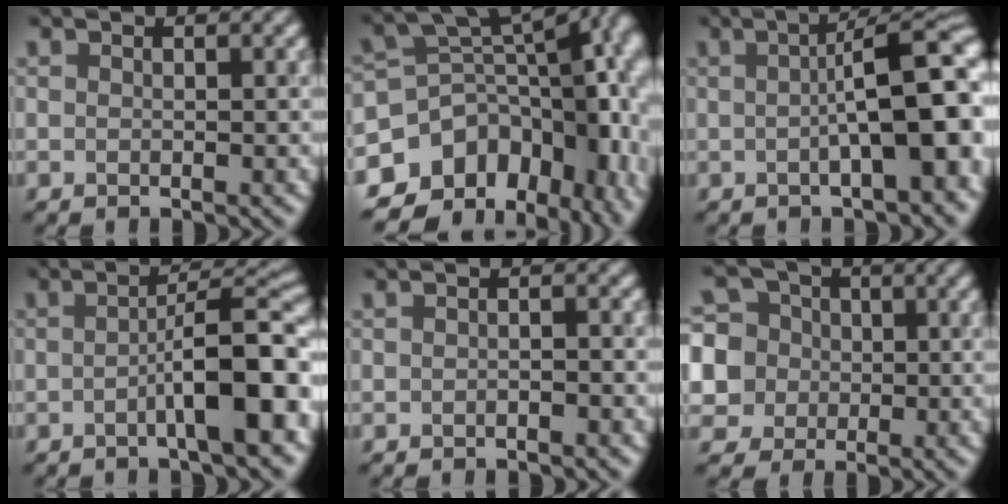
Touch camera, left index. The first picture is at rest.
{"total": 16.7, "force": [-5.8, 11.4, 10.7], "torque": [-0.157, -0.014, -0.065]}
{"total": 10.0, "force": [0.0, 3.0, 9.5], "torque": [-0.101, 0.016, -0.001]}
{"total": 7.5, "force": [-2.0, 1.6, 7.0], "torque": [-0.095, 0.020, -0.038]}
{"total": 0.9, "force": [-0.5, 0.2, 0.7], "torque": [-0.013, -0.002, -0.012]}
{"total": 8.5, "force": [1.2, 7.8, 3.0], "torque": [-0.084, 0.034, -0.001]}